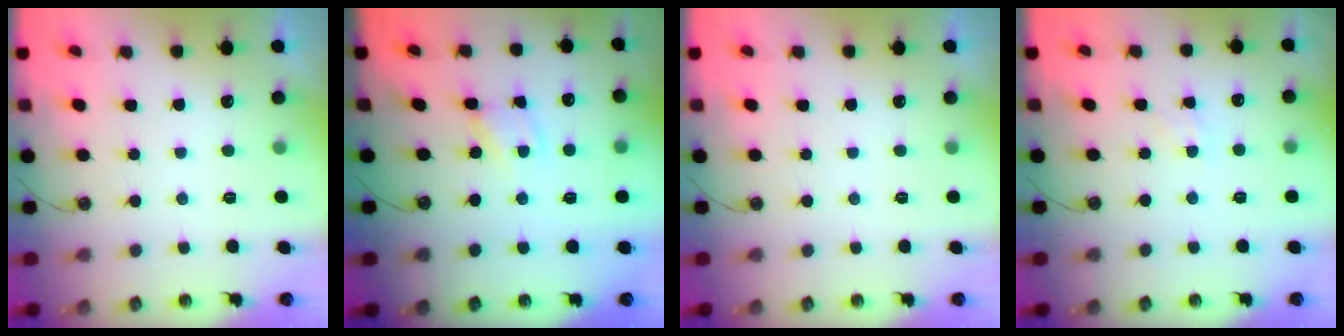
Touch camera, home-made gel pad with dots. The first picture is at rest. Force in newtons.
{"total": 2.5, "press": 2.5, "slide": 0.1}
{"total": 0.0}
{"total": 2.7, "press": 2.6, "slide": 0.5}